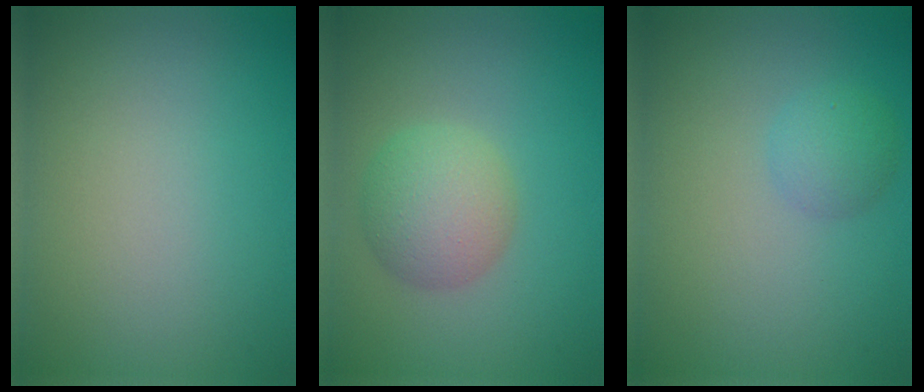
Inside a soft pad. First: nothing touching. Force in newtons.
{"total": 4.1, "press": 4.1, "slide": 0.2}
{"total": 1.8, "press": 1.8, "slide": 0.1}